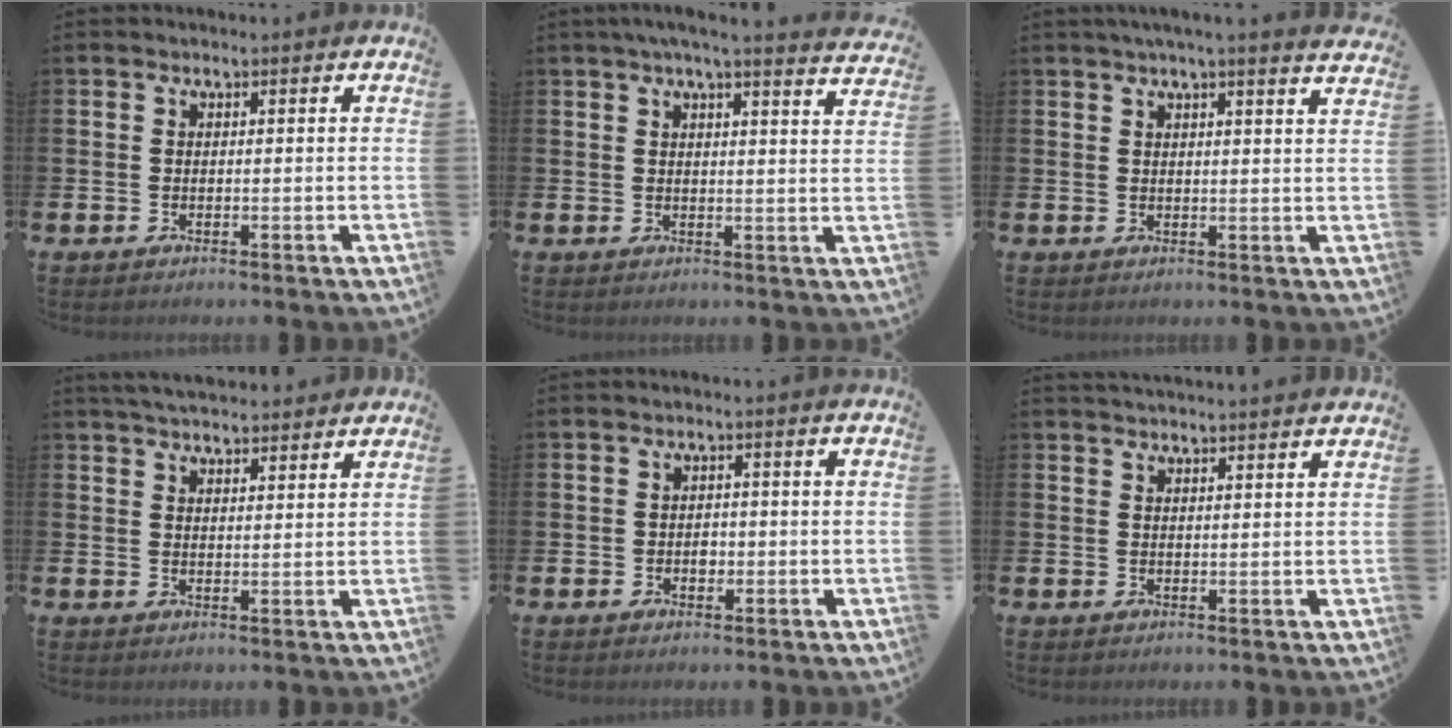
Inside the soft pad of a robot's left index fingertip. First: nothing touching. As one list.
[{"total": 4.2, "force": [3.9, -0.6, 1.5], "torque": [-0.028, -0.019, 0.066]}, {"total": 3.3, "force": [3.0, -0.6, 1.0], "torque": [-0.022, -0.013, 0.054]}, {"total": 4.1, "force": [4.0, 0.5, 0.4], "torque": [-0.012, -0.016, 0.073]}, {"total": 1.6, "force": [-0.2, 1.3, 0.8], "torque": [-0.002, 0.000, -0.009]}, {"total": 2.4, "force": [2.4, -0.2, 0.1], "torque": [0.004, -0.015, 0.042]}]